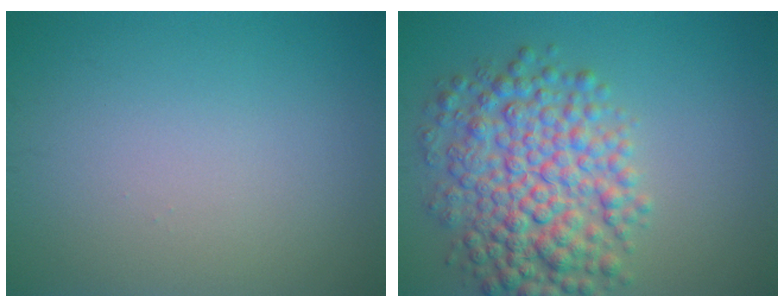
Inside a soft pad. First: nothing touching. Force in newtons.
{"total": 7.8, "press": 7.8, "slide": 0.0}